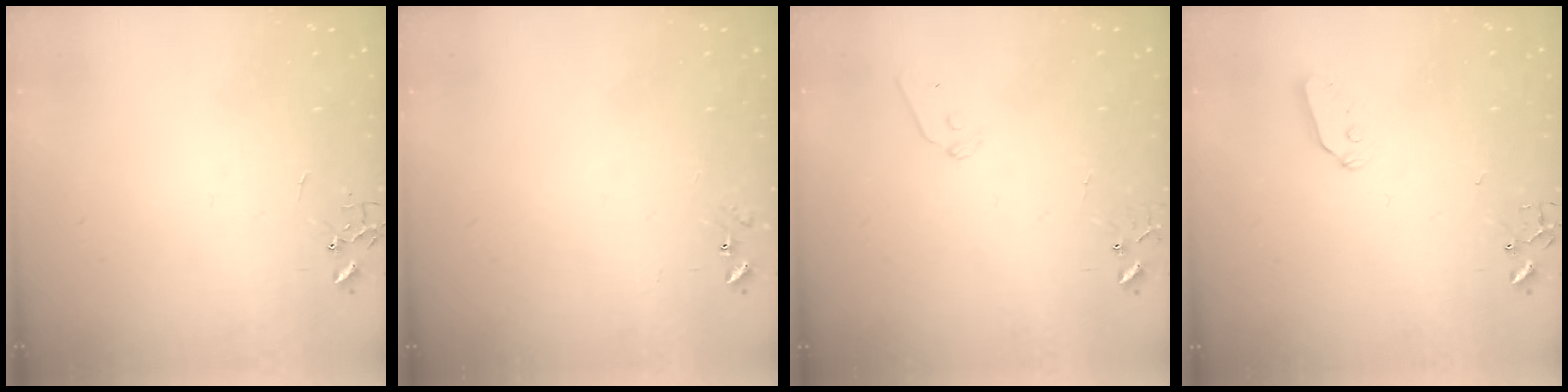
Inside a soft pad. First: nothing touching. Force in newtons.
{"total": 6.9, "press": 6.8, "slide": 0.6}
{"total": 7.2, "press": 7.2, "slide": 0.5}
{"total": 6.4, "press": 6.4, "slide": 0.3}